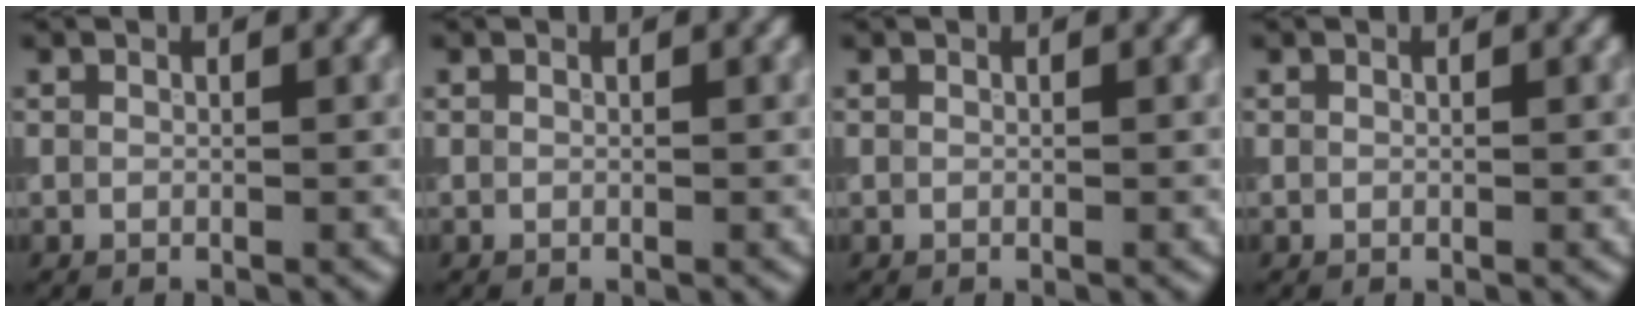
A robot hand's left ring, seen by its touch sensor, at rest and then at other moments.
{"total": 0.0}
{"total": 0.0}
{"total": 0.0}